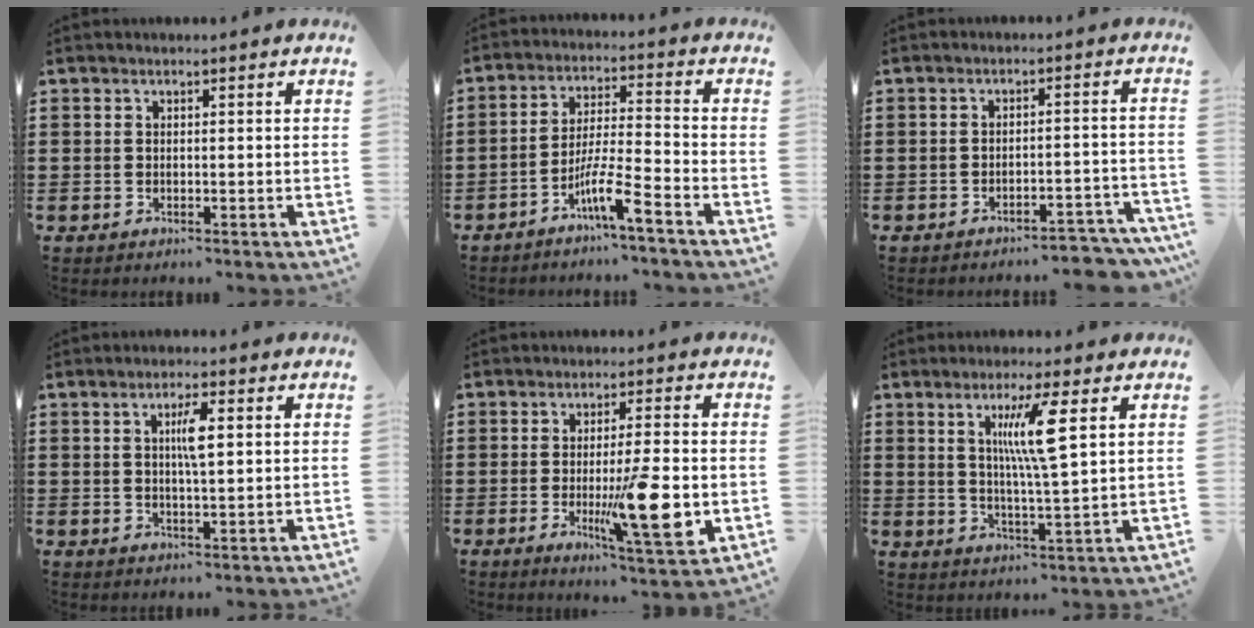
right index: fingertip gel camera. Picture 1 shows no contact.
{"total": 7.2, "force": [-4.9, 0.3, 5.2], "torque": [-0.105, -0.007, -0.094]}
{"total": 3.8, "force": [-3.7, 0.2, 1.1], "torque": [-0.020, -0.002, -0.074]}
{"total": 4.0, "force": [0.8, 0.8, 3.8], "torque": [-0.068, 0.003, 0.008]}
{"total": 12.3, "force": [-2.5, 2.5, 11.8], "torque": [-0.192, -0.019, -0.039]}
{"total": 8.2, "force": [3.0, 0.7, 7.6], "torque": [-0.147, -0.001, 0.043]}